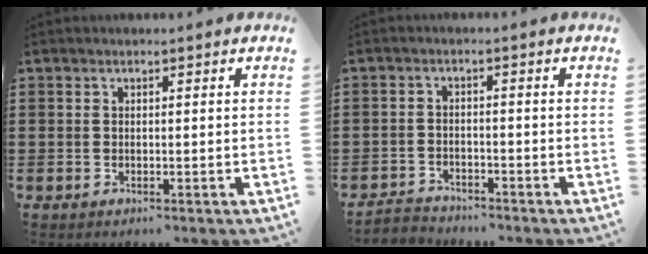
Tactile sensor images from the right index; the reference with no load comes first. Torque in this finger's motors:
{"motor_torque": [-1.18, 0.96, -1.05, -0.21]}